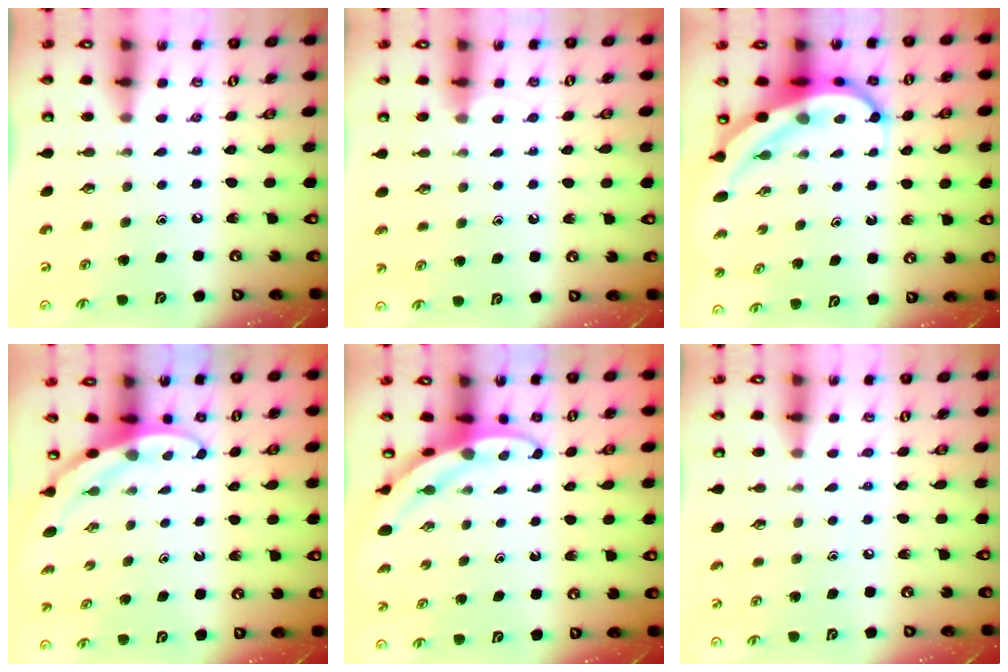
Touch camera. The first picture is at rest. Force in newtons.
{"total": 2.7, "press": 2.7, "slide": 0.3}
{"total": 8.9, "press": 8.8, "slide": 1.2}
{"total": 3.1, "press": 3.1, "slide": 0.1}
{"total": 3.6, "press": 3.5, "slide": 0.4}
{"total": 4.0, "press": 4.0, "slide": 0.5}